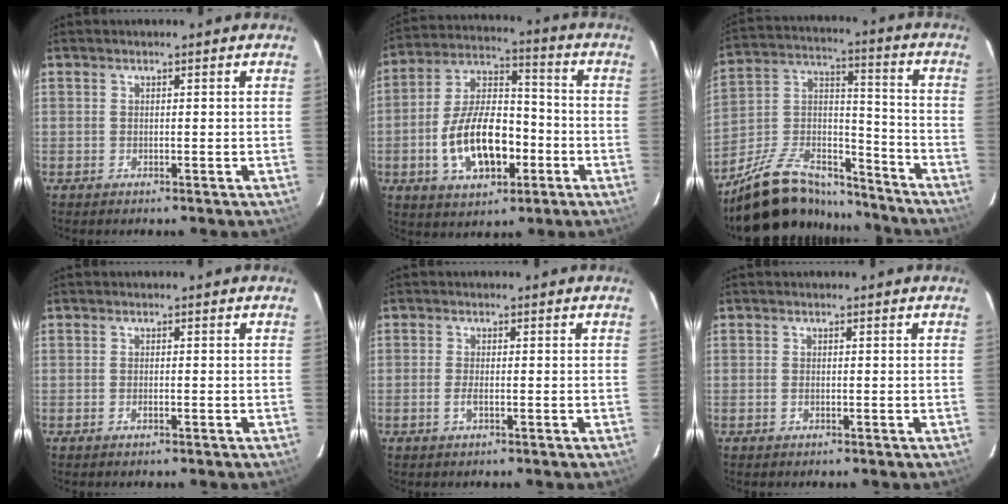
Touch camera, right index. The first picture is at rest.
{"total": 16.0, "force": [-4.9, 8.4, 12.8], "torque": [-0.252, 0.014, -0.073]}
{"total": 20.6, "force": [-16.2, 8.7, 9.3], "torque": [-0.190, 0.042, -0.253]}
{"total": 0.7, "force": [-0.4, 0.0, 0.6], "torque": [-0.012, 0.002, -0.009]}
{"total": 1.8, "force": [-0.7, 0.4, 1.6], "torque": [-0.035, -0.001, -0.014]}
{"total": 0.7, "force": [-0.3, 0.3, 0.5], "torque": [-0.012, 0.000, -0.006]}